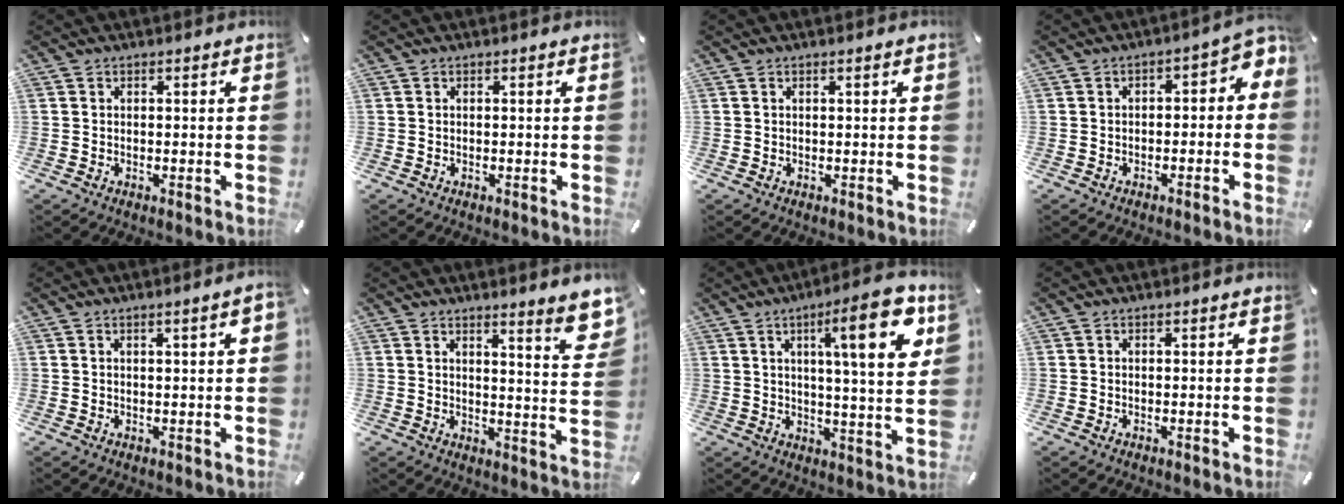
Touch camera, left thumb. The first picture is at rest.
{"total": 0.0}
{"total": 0.8, "force": [0.3, 0.0, 0.8], "torque": [-0.015, 0.000, 0.004]}
{"total": 3.9, "force": [-0.9, 2.4, 3.0], "torque": [-0.043, 0.000, -0.026]}
{"total": 2.6, "force": [0.7, 0.3, 2.5], "torque": [-0.045, 0.001, 0.012]}
{"total": 6.8, "force": [5.1, 0.4, 4.4], "torque": [-0.066, -0.041, 0.083]}
{"total": 17.5, "force": [6.7, 3.6, 15.8], "torque": [-0.223, -0.027, 0.088]}
{"total": 0.0}